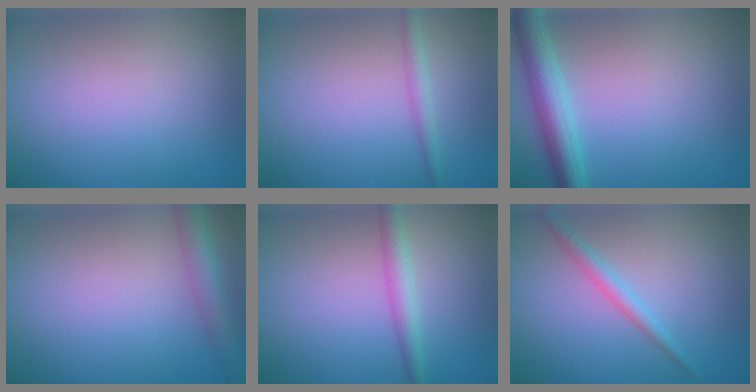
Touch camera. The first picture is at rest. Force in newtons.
{"total": 1.7, "press": 1.7, "slide": 0.0}
{"total": 4.4, "press": 4.4, "slide": 0.2}
{"total": 3.5, "press": 3.5, "slide": 0.2}
{"total": 2.3, "press": 2.3, "slide": 0.0}
{"total": 1.9, "press": 1.9, "slide": 0.0}